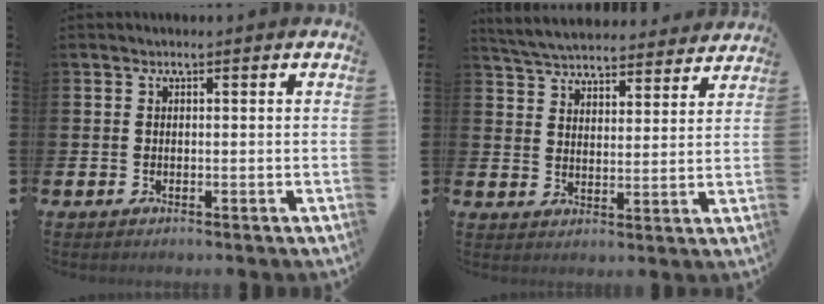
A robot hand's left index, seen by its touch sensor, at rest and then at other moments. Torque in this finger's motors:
{"motor_torque": [1.11, -1.02, 0.39, 0.13]}